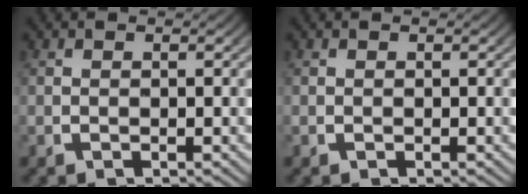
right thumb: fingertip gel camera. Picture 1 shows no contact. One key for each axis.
{"total": 0.0}